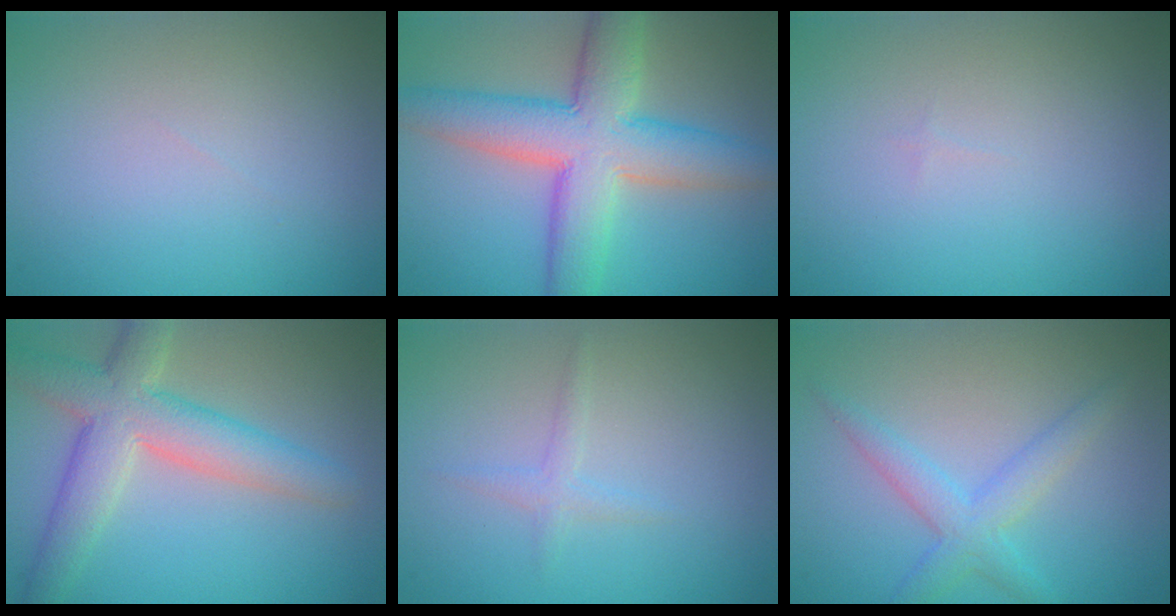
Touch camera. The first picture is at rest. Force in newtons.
{"total": 8.4, "press": 8.4, "slide": 0.4}
{"total": 0.0}
{"total": 6.5, "press": 6.5, "slide": 0.4}
{"total": 1.2, "press": 1.2, "slide": 0.0}
{"total": 3.0, "press": 3.0, "slide": 0.1}